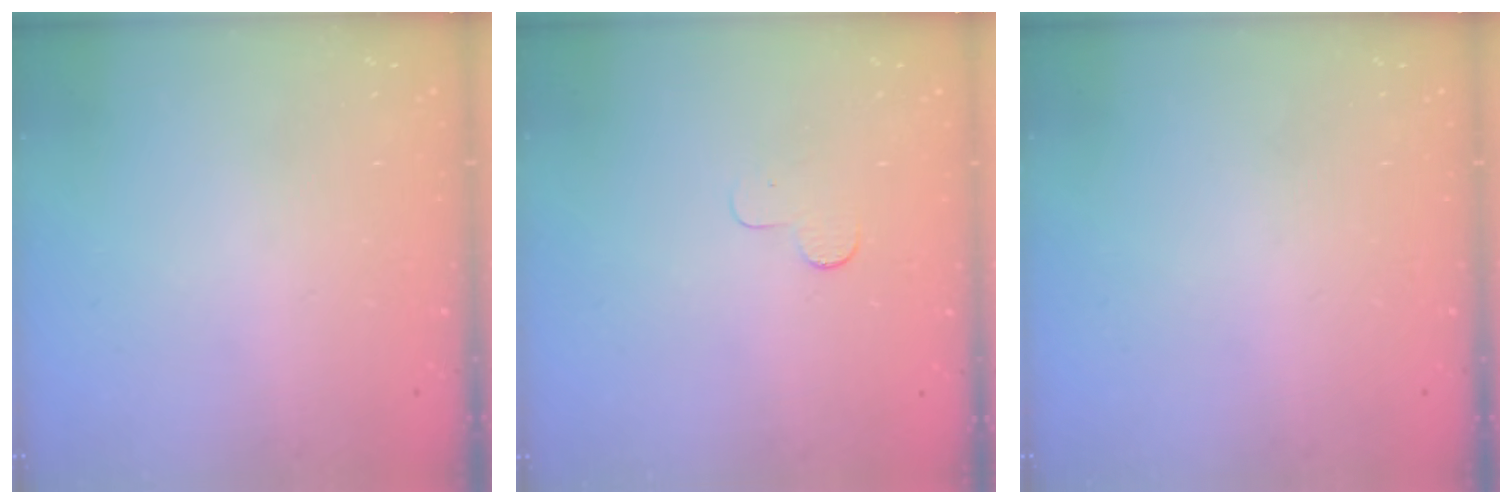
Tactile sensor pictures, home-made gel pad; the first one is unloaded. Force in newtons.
{"total": 2.9, "press": 2.9, "slide": 0.3}
{"total": 0.0}